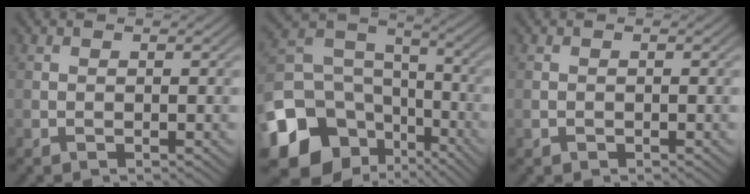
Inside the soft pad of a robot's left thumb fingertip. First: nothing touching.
{"total": 16.0, "force": [-7.7, 12.1, 7.0], "torque": [-0.210, -0.041, -0.126]}
{"total": 0.6, "force": [-0.3, 0.5, 0.2], "torque": [-0.001, -0.004, -0.006]}